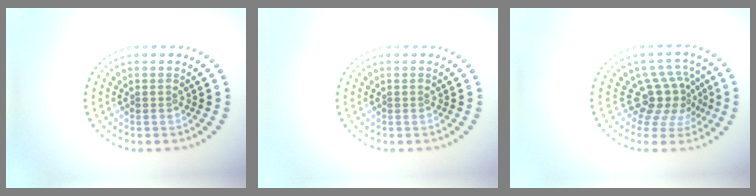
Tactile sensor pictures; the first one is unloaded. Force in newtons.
{"total": 0.0}
{"total": 4.2, "press": 3.0, "slide": 2.9}